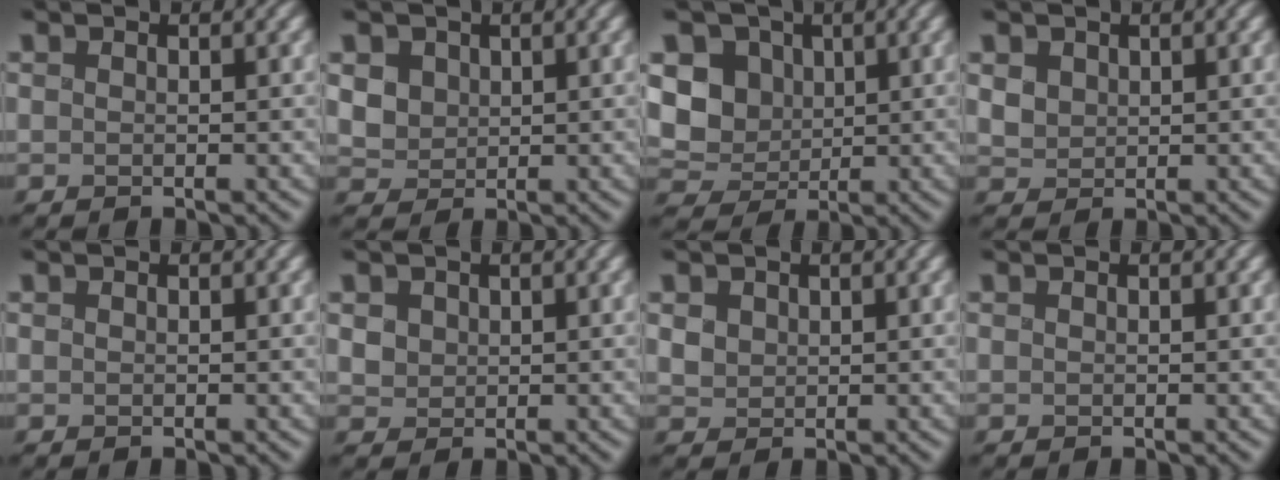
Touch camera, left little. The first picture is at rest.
{"total": 2.6, "force": [0.6, 2.2, 1.2], "torque": [-0.034, -0.007, 0.015]}
{"total": 6.0, "force": [0.7, 5.1, 3.0], "torque": [-0.069, 0.005, -0.002]}
{"total": 1.8, "force": [0.7, 1.5, 0.8], "torque": [-0.024, -0.002, 0.014]}
{"total": 0.0}
{"total": 1.5, "force": [0.4, 1.3, 0.5], "torque": [-0.018, -0.006, 0.012]}
{"total": 1.5, "force": [0.5, 1.3, 0.6], "torque": [-0.017, -0.003, 0.011]}
{"total": 0.0}